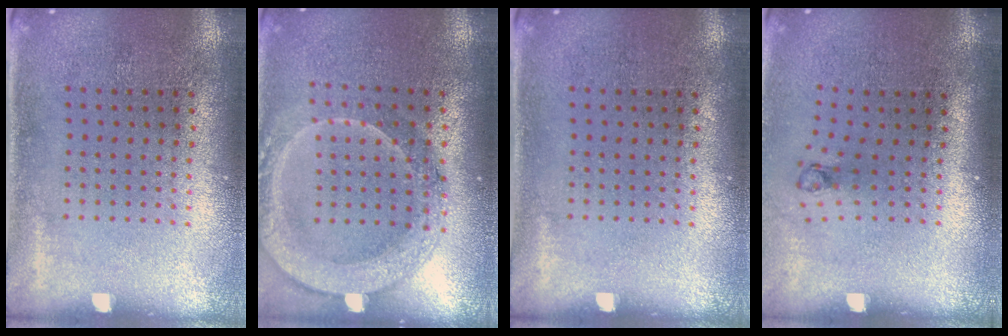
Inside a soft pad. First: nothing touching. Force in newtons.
{"total": 2.1, "press": 2.0, "slide": 0.7}
{"total": 0.0}
{"total": 0.8, "press": 0.3, "slide": 0.7}